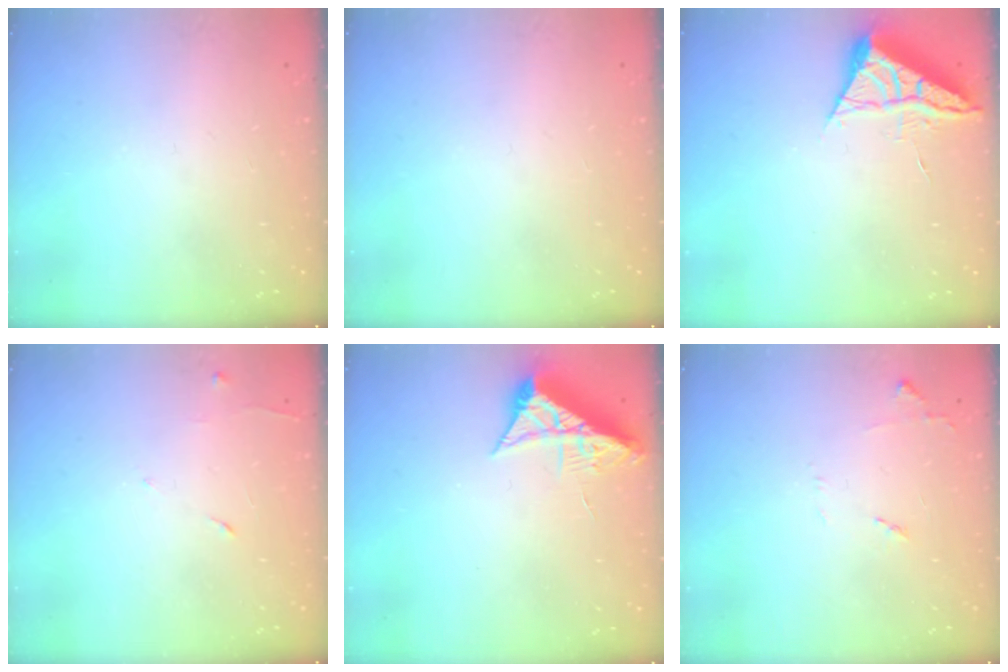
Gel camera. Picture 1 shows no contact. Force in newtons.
{"total": 0.0}
{"total": 5.4, "press": 5.4, "slide": 0.8}
{"total": 5.1, "press": 5.1, "slide": 0.8}
{"total": 7.3, "press": 7.3, "slide": 0.2}
{"total": 6.8, "press": 6.8, "slide": 0.9}